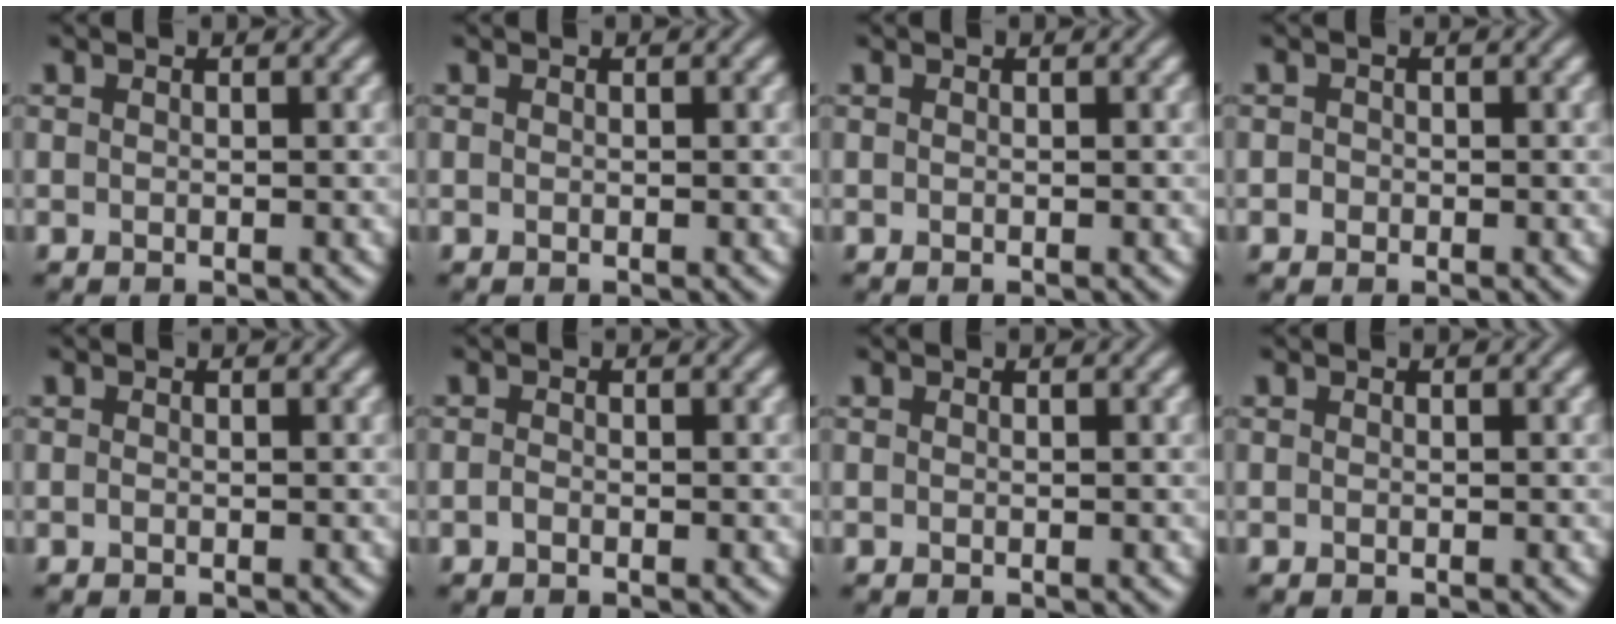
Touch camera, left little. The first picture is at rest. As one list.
[{"total": 0.0}, {"total": 0.0}, {"total": 0.7, "force": [-0.3, 0.6, 0.2], "torque": [0.000, -0.002, -0.007]}, {"total": 0.0}, {"total": 0.5, "force": [-0.3, 0.2, 0.3], "torque": [-0.008, -0.001, -0.007]}, {"total": 0.0}, {"total": 0.0}]